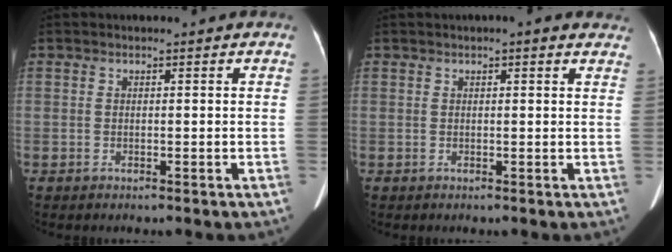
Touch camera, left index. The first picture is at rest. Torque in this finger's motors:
{"motor_torque": [0.07, -0.16, 0.01, 0.03]}